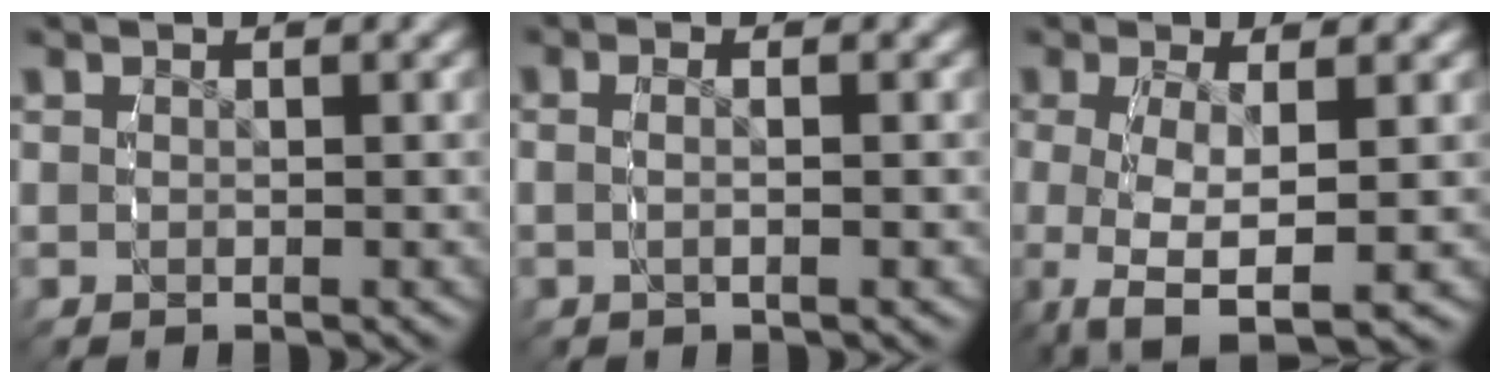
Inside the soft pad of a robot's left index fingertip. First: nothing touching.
{"total": 1.6, "force": [-0.4, -0.1, 1.5], "torque": [-0.033, -0.004, -0.006]}
{"total": 8.4, "force": [-3.7, 4.5, 6.0], "torque": [-0.160, -0.059, -0.026]}